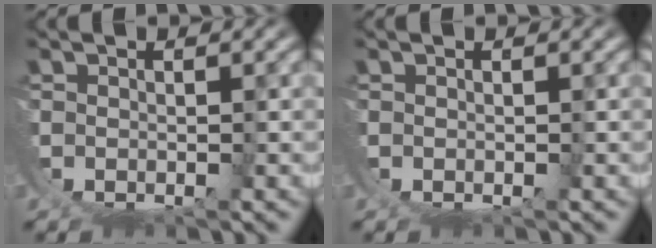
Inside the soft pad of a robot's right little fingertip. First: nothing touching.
{"total": 0.0}